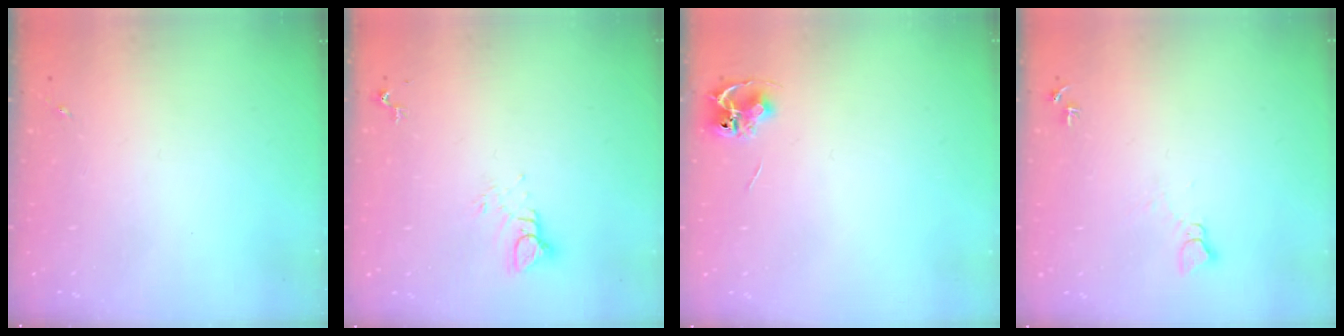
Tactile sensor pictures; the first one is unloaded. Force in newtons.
{"total": 5.6, "press": 5.6, "slide": 0.0}
{"total": 6.5, "press": 6.5, "slide": 0.5}
{"total": 5.2, "press": 5.2, "slide": 0.6}